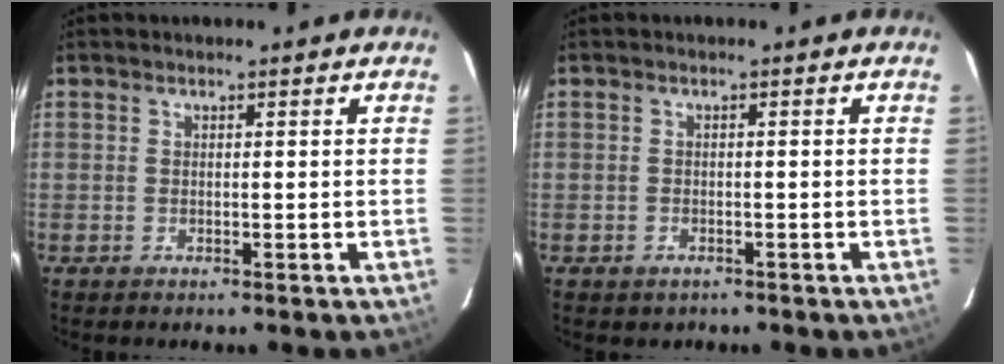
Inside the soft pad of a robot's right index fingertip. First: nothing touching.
{"total": 1.3, "force": [-0.8, 1.0, 0.3], "torque": [-0.009, 0.002, -0.002]}